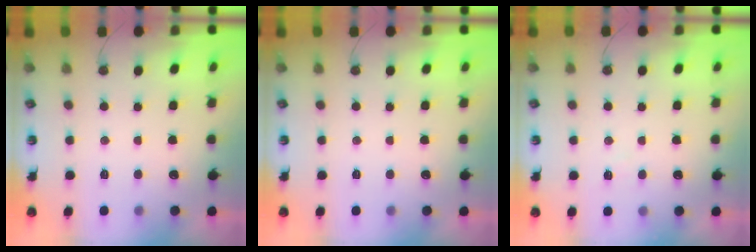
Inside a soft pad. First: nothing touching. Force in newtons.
{"total": 0.0}
{"total": 3.2, "press": 3.2, "slide": 0.5}